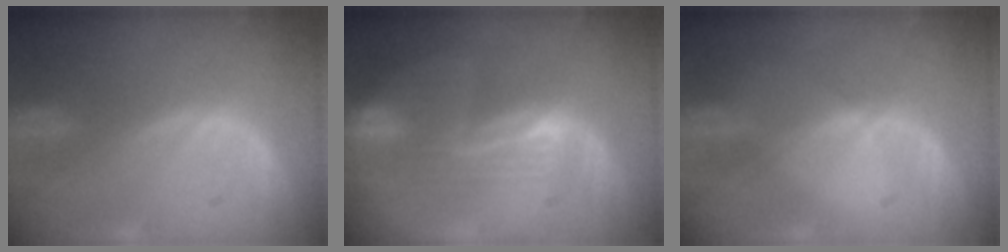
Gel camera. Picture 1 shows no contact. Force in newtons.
{"total": 8.4, "press": 7.2, "slide": 4.3}
{"total": 0.6, "press": 0.5, "slide": 0.2}